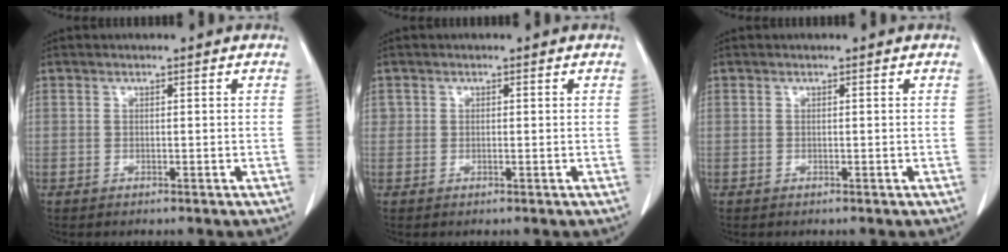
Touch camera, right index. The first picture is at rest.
{"total": 0.8, "force": [0.2, 0.7, 0.3], "torque": [0.003, 0.000, 0.000]}
{"total": 0.0}